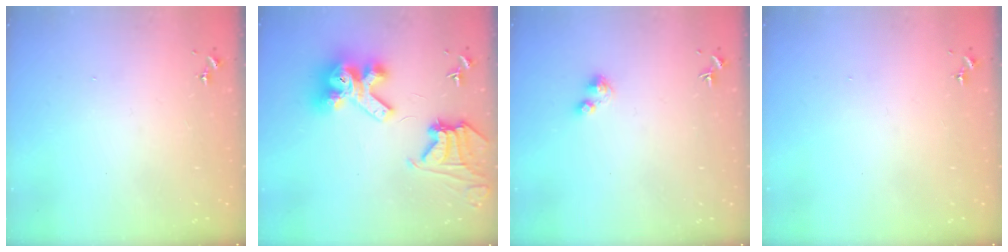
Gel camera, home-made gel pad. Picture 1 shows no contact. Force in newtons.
{"total": 16.3, "press": 16.2, "slide": 2.3}
{"total": 2.6, "press": 2.6, "slide": 0.3}
{"total": 0.0}